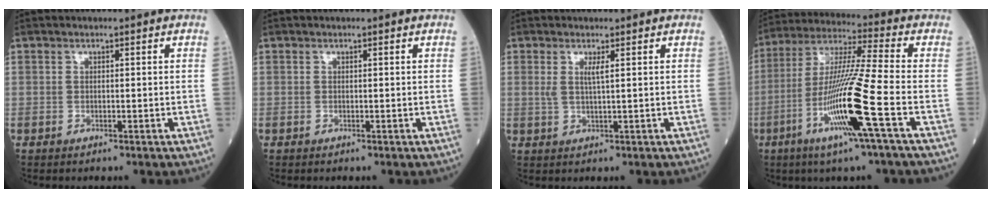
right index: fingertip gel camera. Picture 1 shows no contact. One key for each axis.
{"total": 0.0}
{"total": 2.1, "fx": 0.8, "fy": 0.0, "fz": 1.9, "tx": -0.047, "ty": -0.002, "tz": 0.019}
{"total": 15.2, "fx": -5.3, "fy": -1.5, "fz": 14.2, "tx": -0.285, "ty": -0.016, "tz": -0.104}